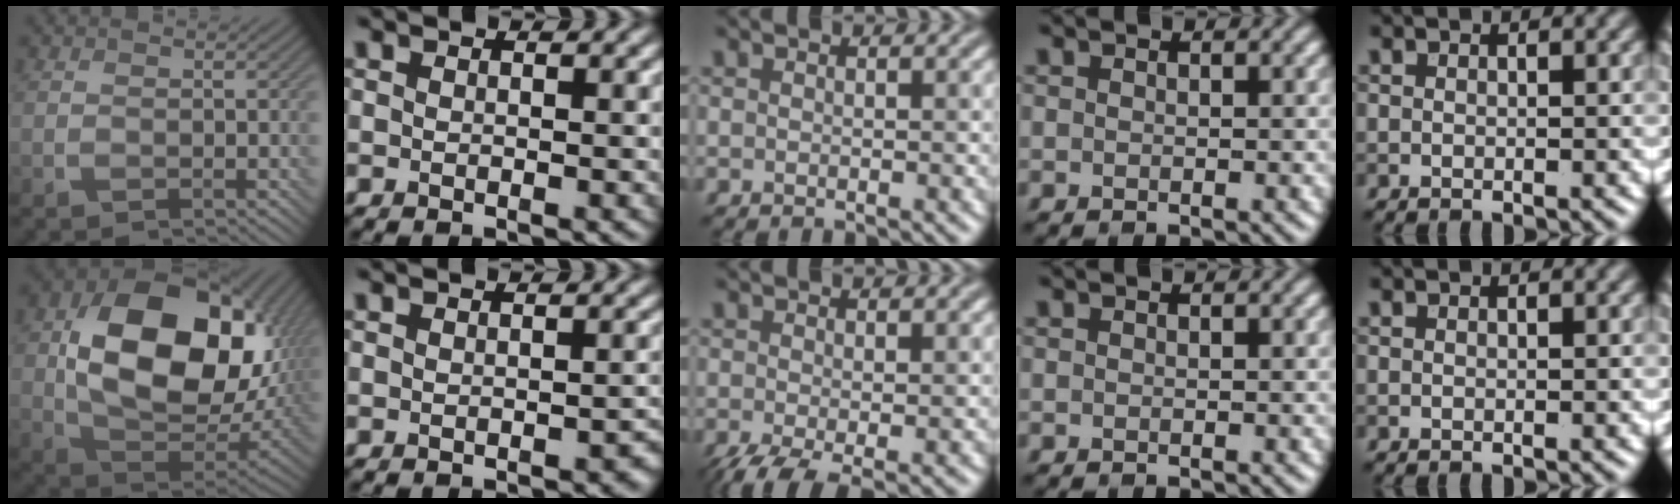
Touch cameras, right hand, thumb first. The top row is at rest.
{"thumb": {"total": 19.0, "force": [3.6, 13.0, 13.3], "torque": [-0.249, -0.035, 0.094]}, "index": {"total": 1.3, "force": [-0.7, 0.5, 1.0], "torque": [-0.016, -0.001, -0.007]}, "middle": {"total": 3.8, "force": [-1.6, 1.3, 3.2], "torque": [-0.067, -0.011, -0.031]}}